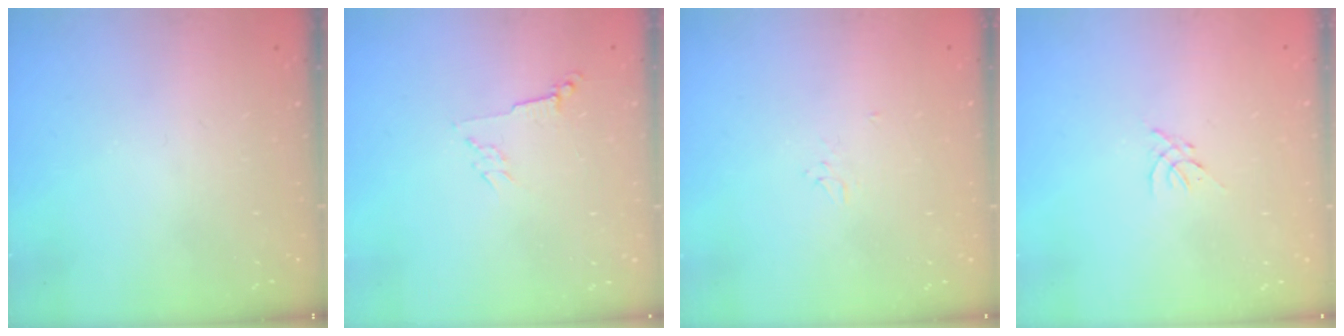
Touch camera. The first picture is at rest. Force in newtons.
{"total": 2.8, "press": 2.7, "slide": 0.6}
{"total": 4.1, "press": 4.0, "slide": 0.5}
{"total": 0.0}